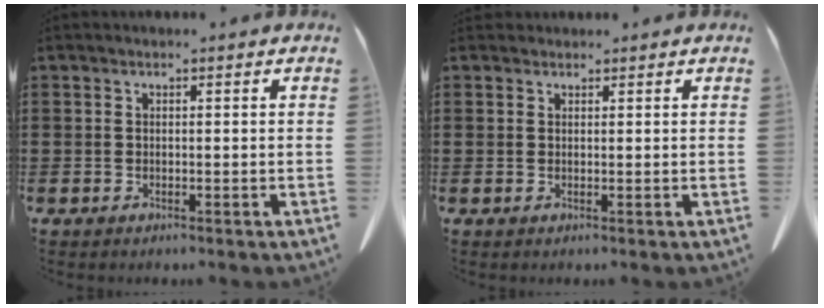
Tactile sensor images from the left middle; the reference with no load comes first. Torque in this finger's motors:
{"motor_torque": [0.12, -0.06, 0.00, -0.01]}